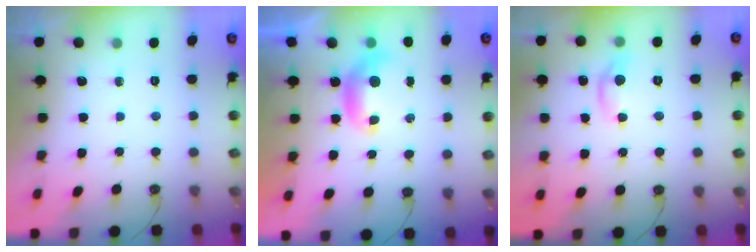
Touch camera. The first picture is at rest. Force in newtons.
{"total": 0.0}
{"total": 3.4, "press": 3.4, "slide": 0.1}